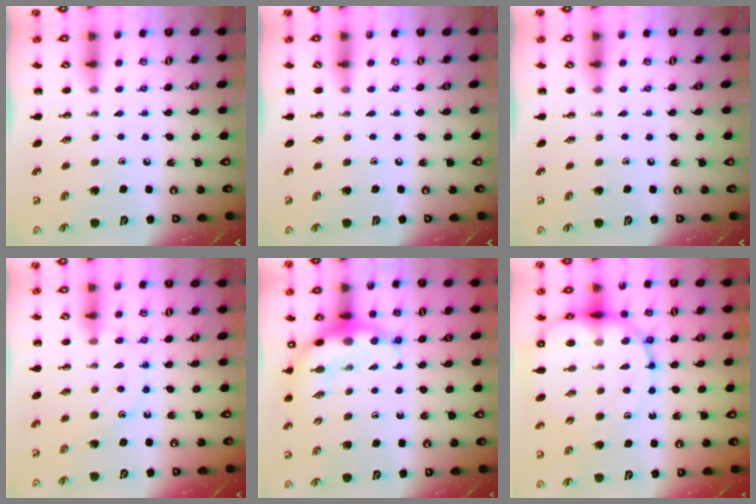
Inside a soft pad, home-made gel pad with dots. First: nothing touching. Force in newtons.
{"total": 0.0}
{"total": 0.0}
{"total": 11.2, "press": 11.2, "slide": 0.6}
{"total": 8.7, "press": 8.5, "slide": 1.9}
{"total": 19.7, "press": 19.2, "slide": 4.6}